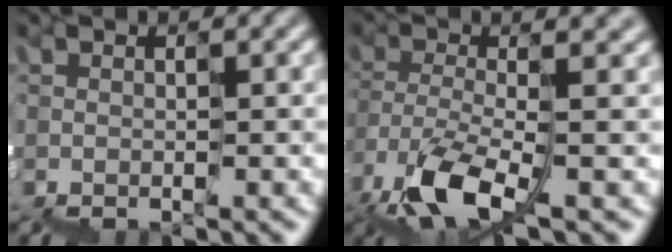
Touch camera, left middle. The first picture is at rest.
{"total": 6.3, "force": [-1.5, 2.2, 5.7], "torque": [-0.131, -0.008, -0.025]}